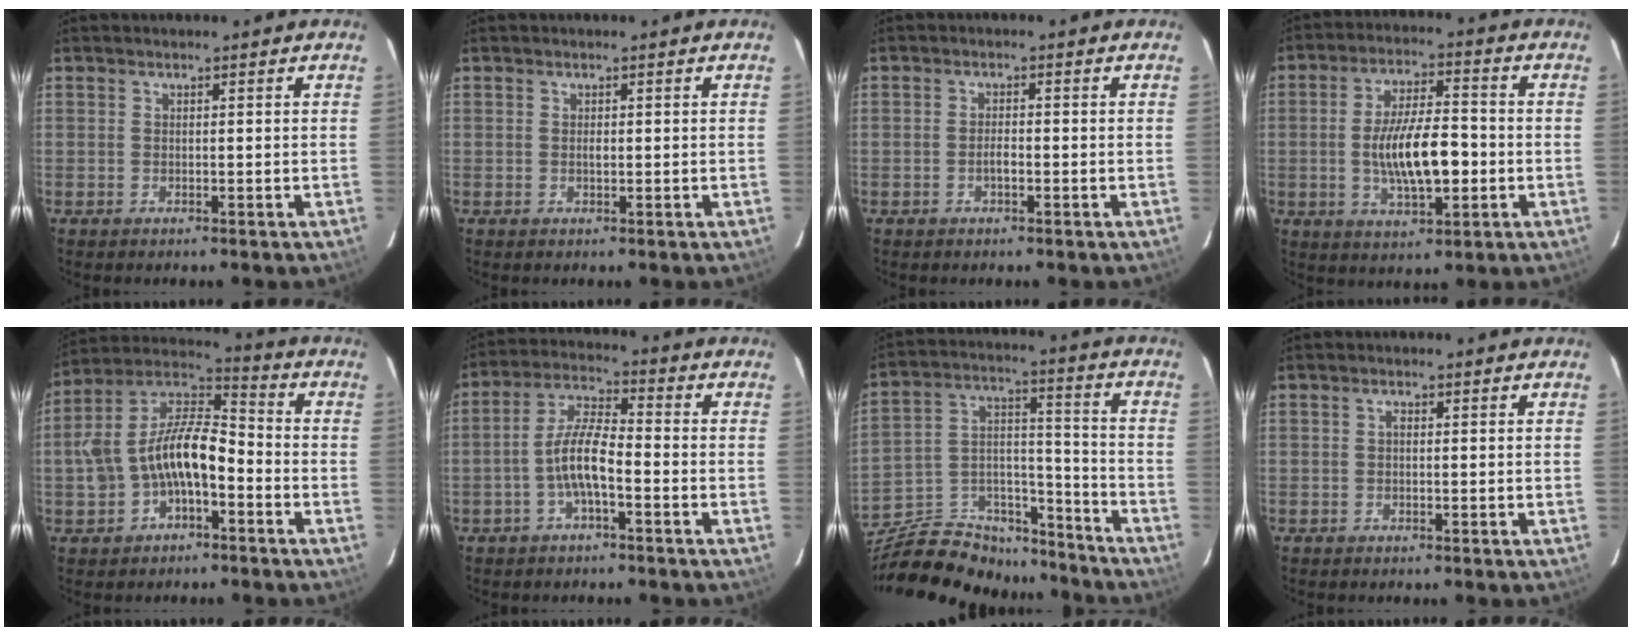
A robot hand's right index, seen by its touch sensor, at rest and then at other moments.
{"total": 0.7, "force": [0.0, 0.4, 0.5], "torque": [-0.009, 0.001, 0.001]}
{"total": 1.6, "force": [-0.7, 0.6, 1.3], "torque": [-0.025, 0.001, -0.013]}
{"total": 12.2, "force": [-1.9, 4.3, 11.3], "torque": [-0.211, -0.003, -0.028]}
{"total": 13.7, "force": [-3.7, 7.2, 11.1], "torque": [-0.222, 0.020, -0.062]}
{"total": 7.4, "force": [-2.6, 1.8, 6.6], "torque": [-0.141, 0.011, -0.050]}
{"total": 25.8, "force": [-20.0, 11.9, 11.0], "torque": [-0.236, 0.046, -0.299]}
{"total": 0.6, "force": [0.0, 0.4, 0.5], "torque": [-0.008, 0.004, -0.002]}